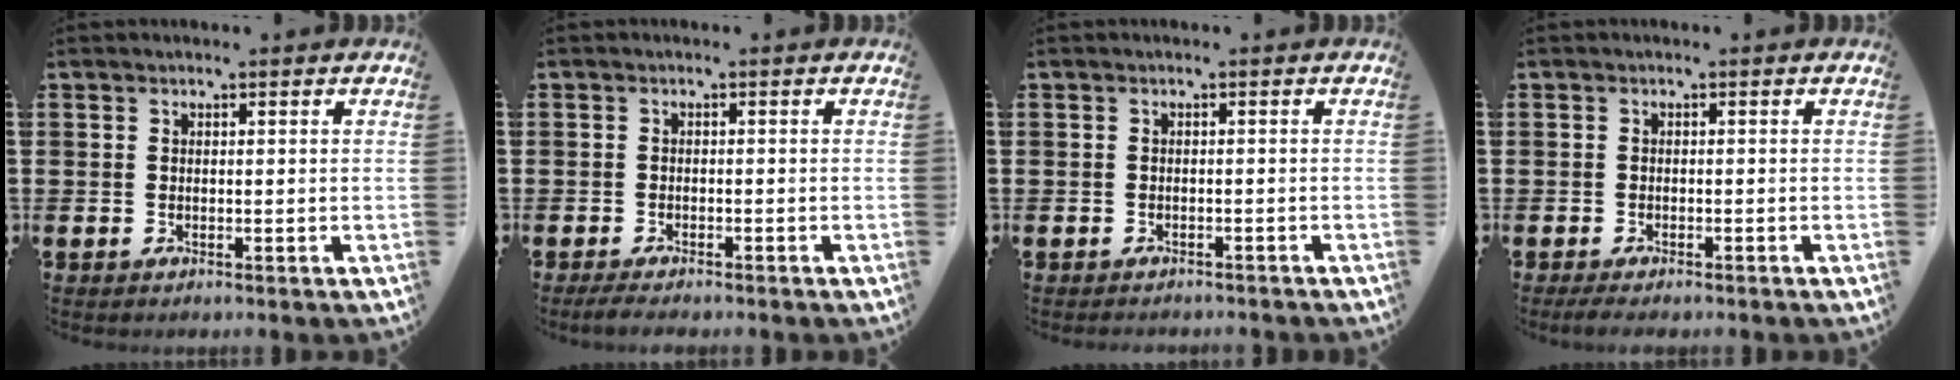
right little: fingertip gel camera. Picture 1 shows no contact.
{"total": 1.4, "force": [-1.1, 0.2, 0.8], "torque": [-0.014, 0.001, -0.022]}
{"total": 0.6, "force": [-0.6, 0.0, -0.1], "torque": [-0.001, 0.001, -0.013]}
{"total": 1.2, "force": [-0.8, 0.3, 0.8], "torque": [-0.014, -0.001, -0.017]}